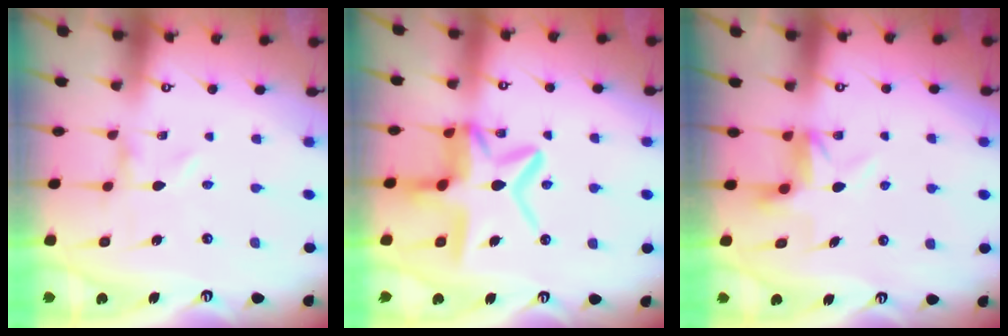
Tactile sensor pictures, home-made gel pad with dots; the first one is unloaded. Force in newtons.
{"total": 15.1, "press": 15.0, "slide": 1.3}
{"total": 5.3, "press": 5.3, "slide": 0.3}